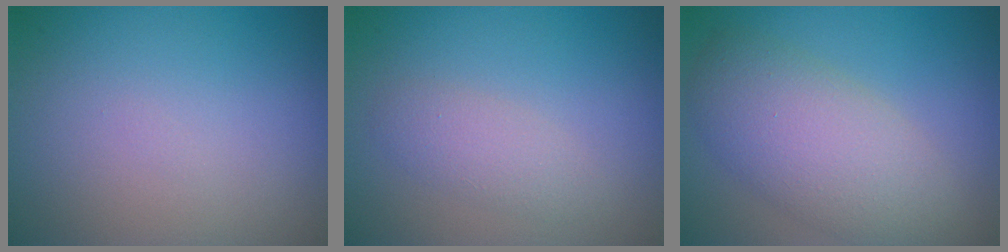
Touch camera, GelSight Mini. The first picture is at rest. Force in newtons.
{"total": 1.9, "press": 1.9, "slide": 0.1}
{"total": 6.1, "press": 6.1, "slide": 0.4}